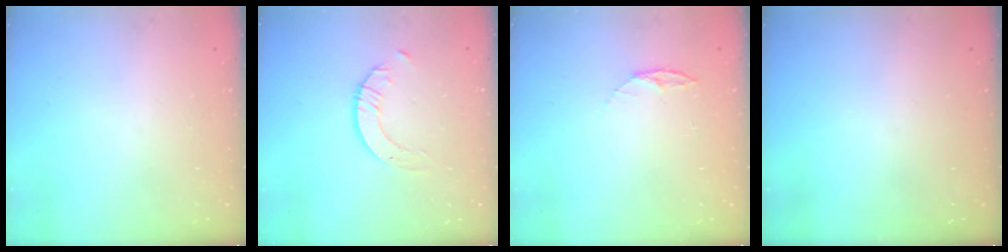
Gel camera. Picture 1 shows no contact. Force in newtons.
{"total": 2.1, "press": 2.1, "slide": 0.2}
{"total": 4.4, "press": 4.4, "slide": 0.5}
{"total": 0.0}